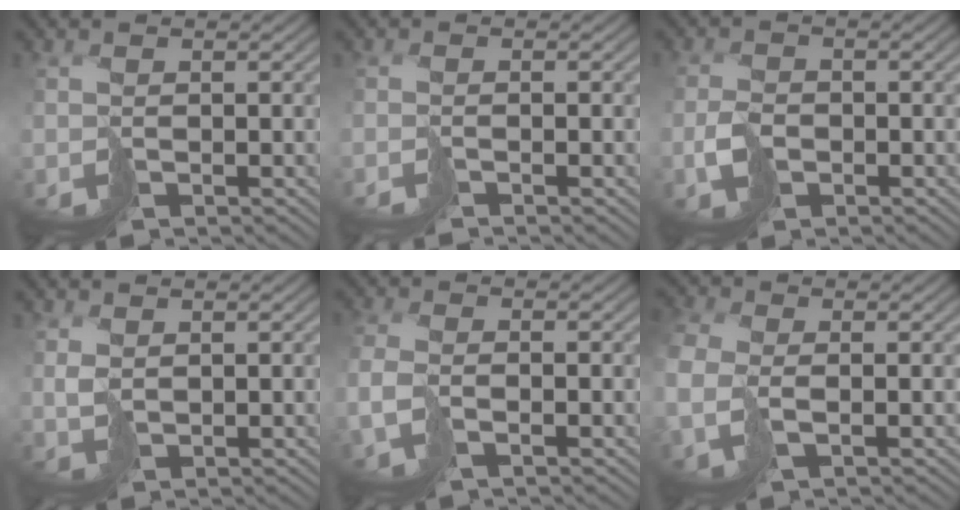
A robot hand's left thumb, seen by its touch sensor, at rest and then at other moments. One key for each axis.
{"total": 1.3, "fx": -0.8, "fy": 0.0, "fz": 1.0, "tx": -0.010, "ty": 0.001, "tz": -0.025}
{"total": 2.6, "fx": -1.0, "fy": 1.9, "fz": 1.4, "tx": -0.029, "ty": -0.003, "tz": -0.019}
{"total": 1.8, "fx": 1.3, "fy": 1.0, "fz": 0.8, "tx": -0.022, "ty": -0.001, "tz": 0.037}
{"total": 4.3, "fx": -1.2, "fy": 2.2, "fz": 3.5, "tx": -0.096, "ty": -0.013, "tz": -0.024}
{"total": 5.7, "fx": -0.1, "fy": 3.9, "fz": 4.1, "tx": -0.143, "ty": -0.013, "tz": 0.013}